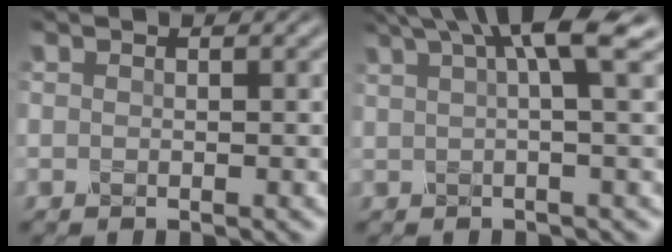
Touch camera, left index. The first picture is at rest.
{"total": 6.5, "force": [3.4, 0.5, 5.5], "torque": [-0.053, 0.023, 0.050]}